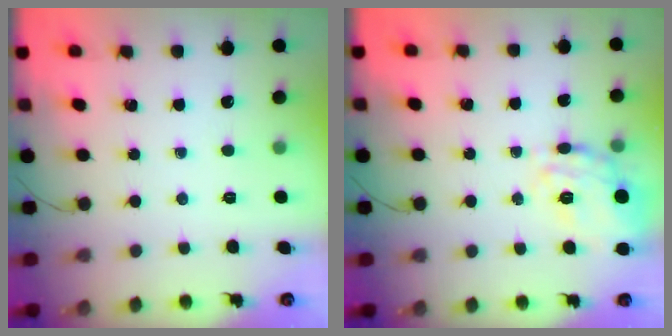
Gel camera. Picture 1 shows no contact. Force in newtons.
{"total": 17.9, "press": 17.9, "slide": 0.4}